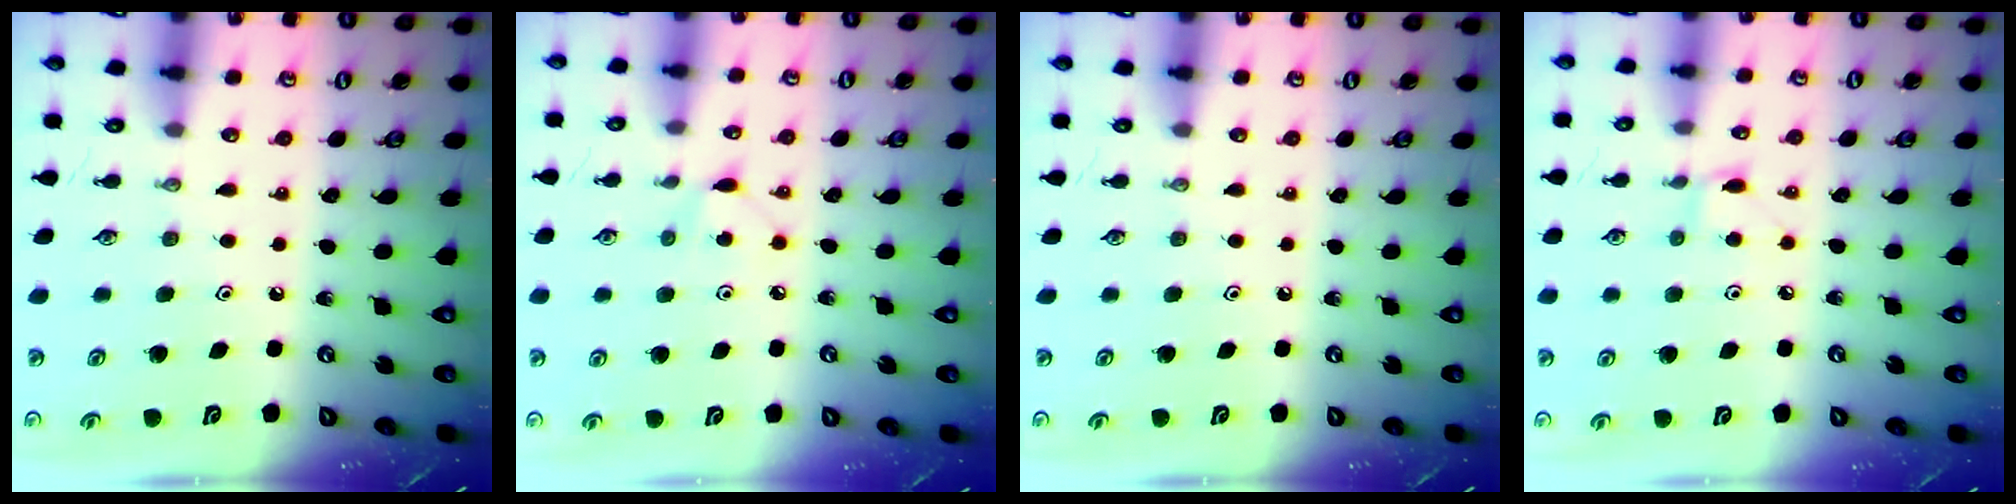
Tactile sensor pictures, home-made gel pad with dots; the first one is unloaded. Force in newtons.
{"total": 3.9, "press": 3.9, "slide": 0.5}
{"total": 0.0}
{"total": 3.7, "press": 3.7, "slide": 0.4}